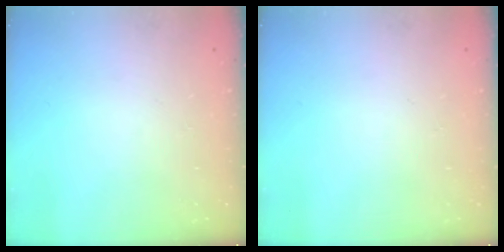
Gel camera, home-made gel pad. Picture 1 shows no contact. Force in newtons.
{"total": 0.0}